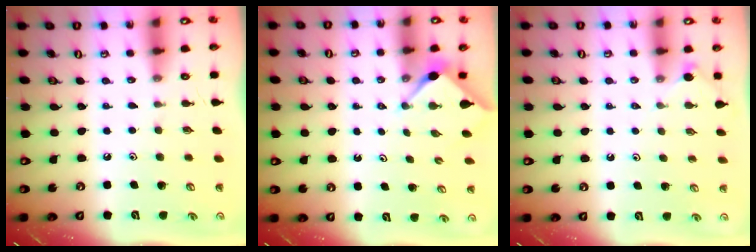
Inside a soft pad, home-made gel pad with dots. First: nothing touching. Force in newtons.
{"total": 3.0, "press": 3.0, "slide": 0.3}
{"total": 2.2, "press": 2.2, "slide": 0.4}